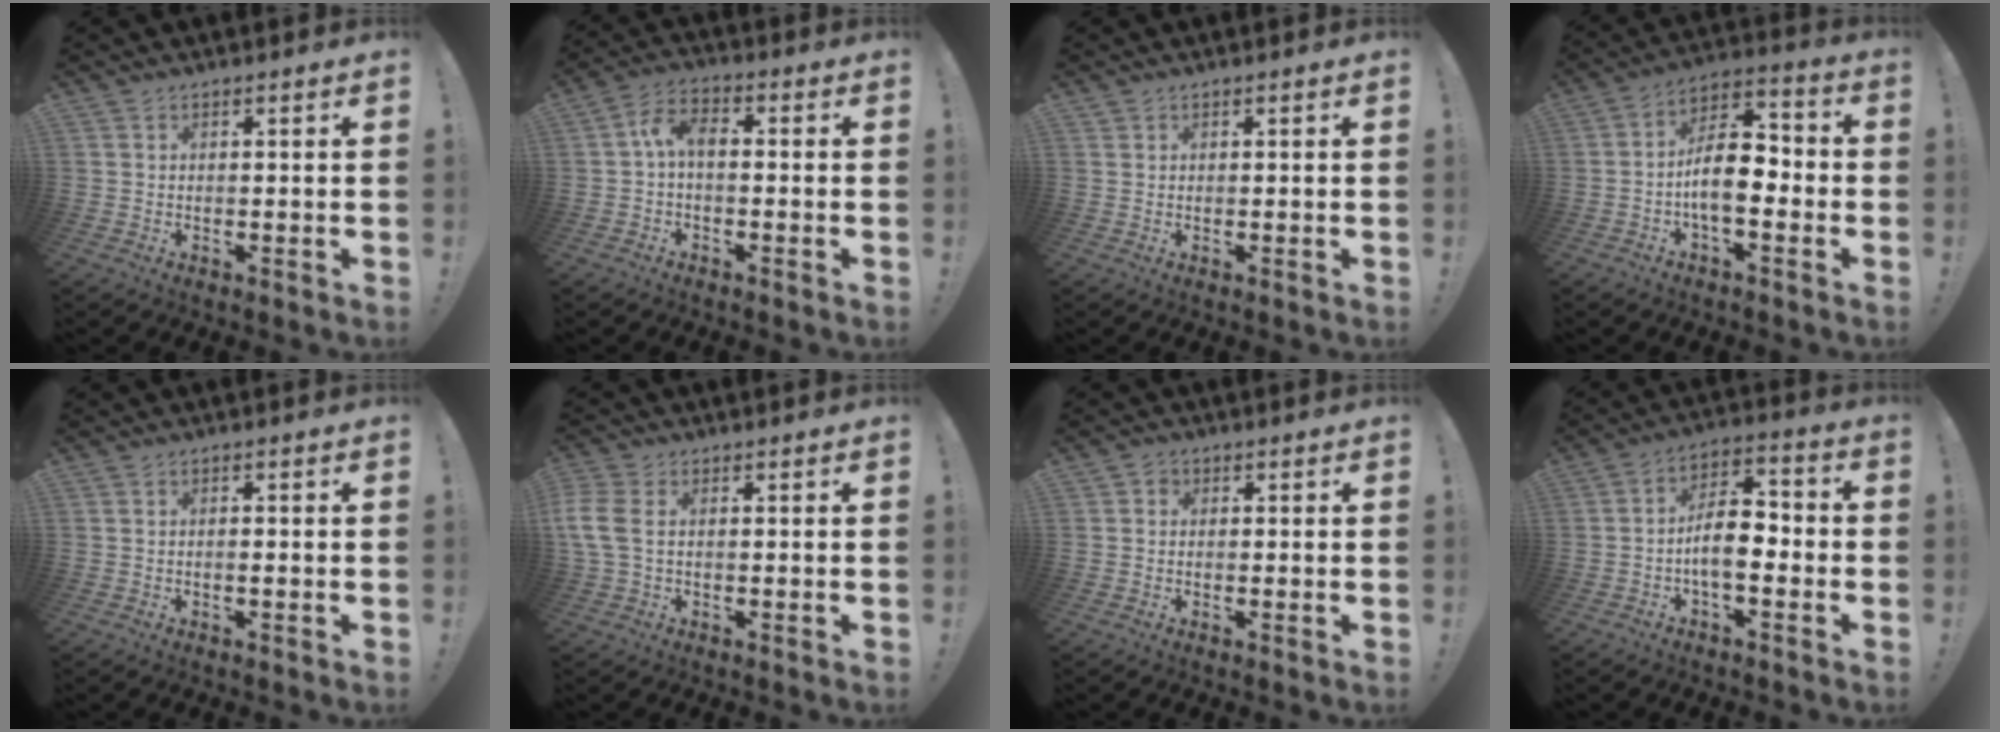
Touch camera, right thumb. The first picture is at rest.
{"total": 7.1, "force": [-0.2, 3.8, 6.0], "torque": [-0.120, 0.009, -0.001]}
{"total": 0.6, "force": [0.4, 0.4, 0.0], "torque": [0.003, -0.002, 0.008]}
{"total": 12.7, "force": [-3.1, 6.4, 10.6], "torque": [-0.187, 0.015, -0.057]}
{"total": 1.2, "force": [-0.6, 0.0, 1.0], "torque": [-0.013, -0.003, -0.013]}
{"total": 6.0, "force": [0.6, 3.9, 4.6], "torque": [-0.108, -0.002, 0.014]}
{"total": 1.6, "force": [-0.3, 1.4, 0.8], "torque": [-0.016, 0.007, -0.006]}
{"total": 10.8, "force": [-2.7, 5.4, 8.9], "torque": [-0.164, 0.015, -0.049]}